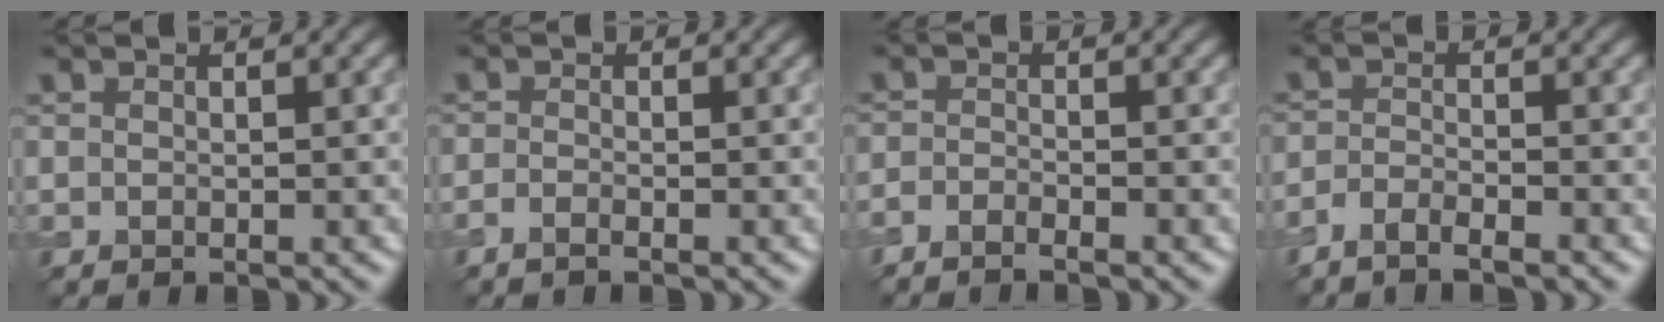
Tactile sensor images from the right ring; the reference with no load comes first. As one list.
[{"total": 0.8, "force": [-0.7, 0.0, 0.3], "torque": [-0.009, -0.003, -0.018]}, {"total": 1.9, "force": [-1.9, -0.1, 0.3], "torque": [-0.012, -0.003, -0.041]}, {"total": 1.8, "force": [-1.7, 0.2, 0.6], "torque": [-0.014, -0.004, -0.039]}]